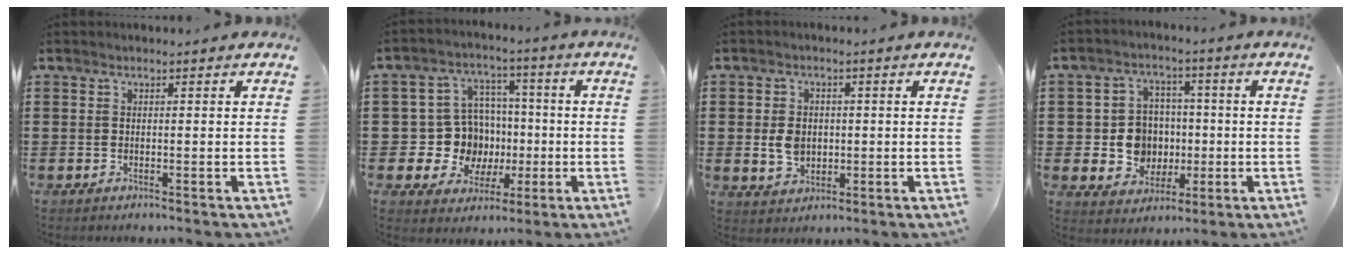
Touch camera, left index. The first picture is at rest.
{"total": 10.1, "force": [-0.5, 9.6, 2.9], "torque": [-0.089, 0.008, 0.003]}
{"total": 4.3, "force": [-0.1, 3.5, 2.5], "torque": [-0.049, 0.006, -0.006]}
{"total": 7.7, "force": [-0.3, 7.2, 2.8], "torque": [-0.078, 0.016, -0.002]}